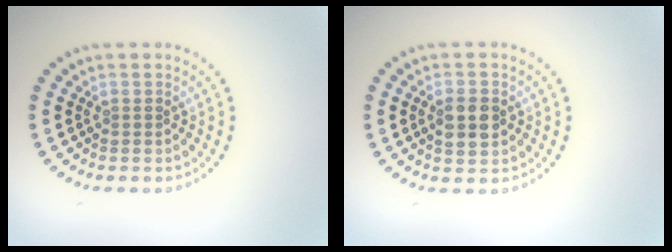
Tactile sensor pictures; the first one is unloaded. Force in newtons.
{"total": 2.6, "press": 2.6, "slide": 0.0}